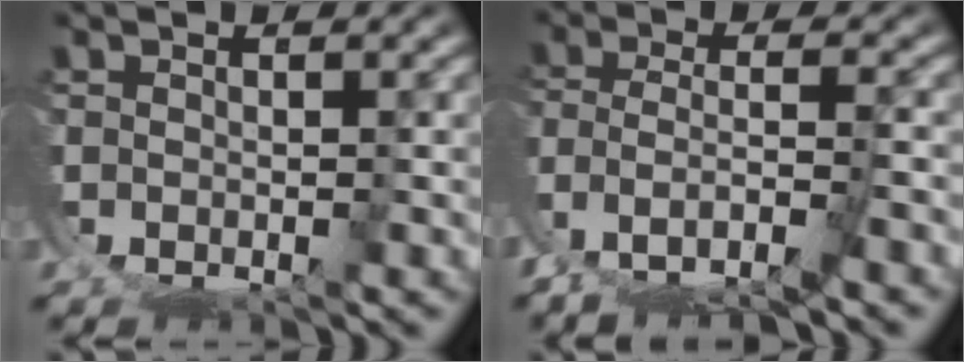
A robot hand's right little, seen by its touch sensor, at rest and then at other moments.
{"total": 3.6, "force": [-2.0, 1.4, 2.6], "torque": [-0.079, -0.030, -0.016]}